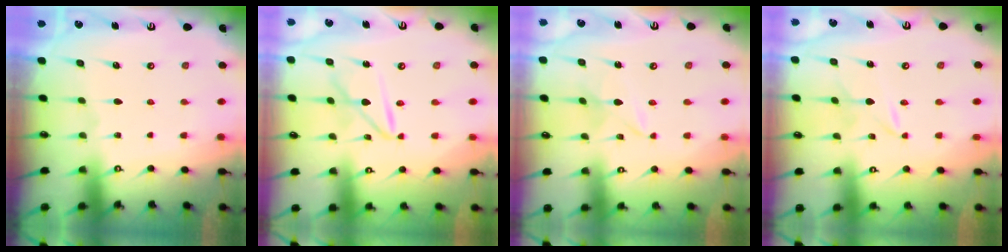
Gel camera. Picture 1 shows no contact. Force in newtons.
{"total": 9.1, "press": 9.1, "slide": 0.8}
{"total": 2.6, "press": 2.6, "slide": 0.3}
{"total": 2.5, "press": 2.4, "slide": 0.4}